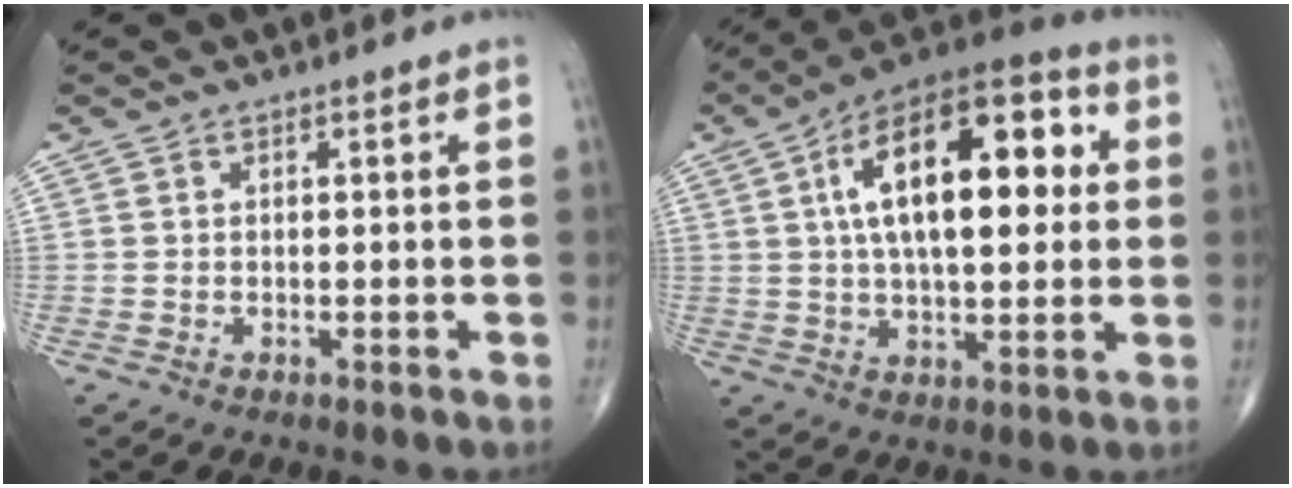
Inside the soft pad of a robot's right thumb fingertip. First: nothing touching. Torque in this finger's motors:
{"motor_torque": [0.48, 4.53, 2.00, 0.22, 0.59]}